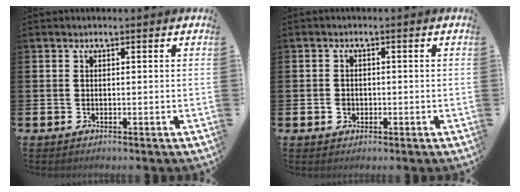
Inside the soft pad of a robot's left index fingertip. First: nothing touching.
{"total": 1.4, "force": [-0.3, 1.2, 0.6], "torque": [-0.016, 0.007, -0.007]}